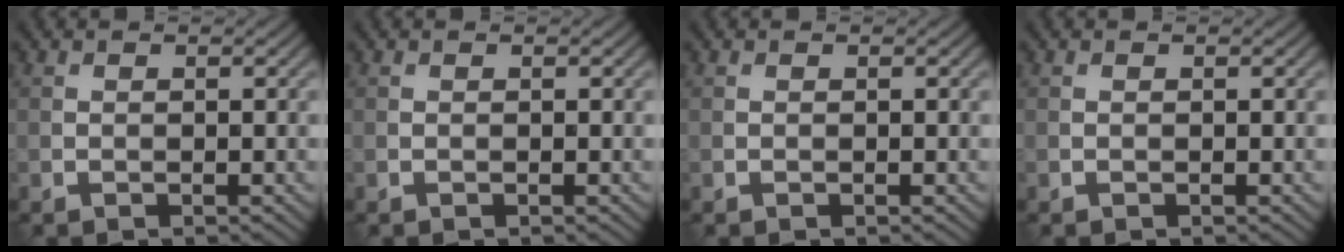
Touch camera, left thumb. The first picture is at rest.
{"total": 0.0}
{"total": 0.0}
{"total": 0.0}